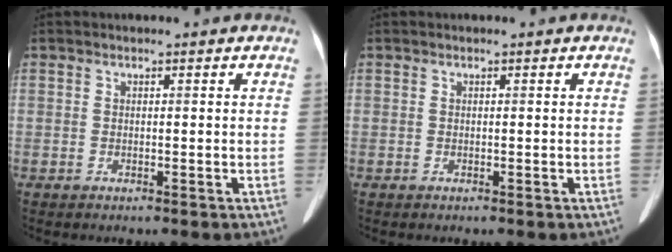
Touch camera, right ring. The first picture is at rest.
{"total": 0.0}